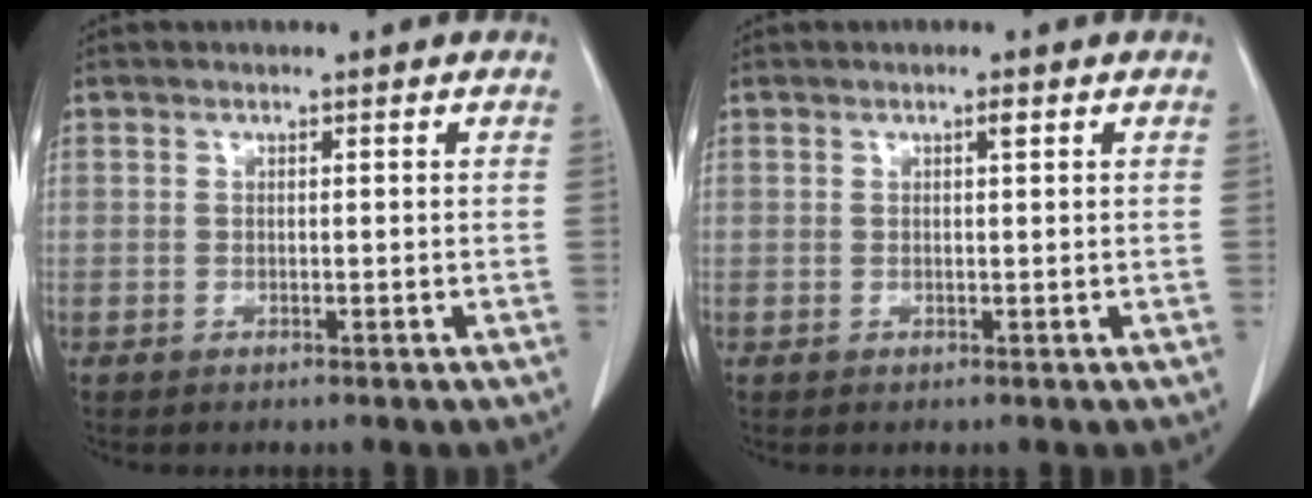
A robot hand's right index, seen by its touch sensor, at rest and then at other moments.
{"total": 0.9, "force": [0.4, 0.1, 0.8], "torque": [-0.016, 0.001, 0.007]}